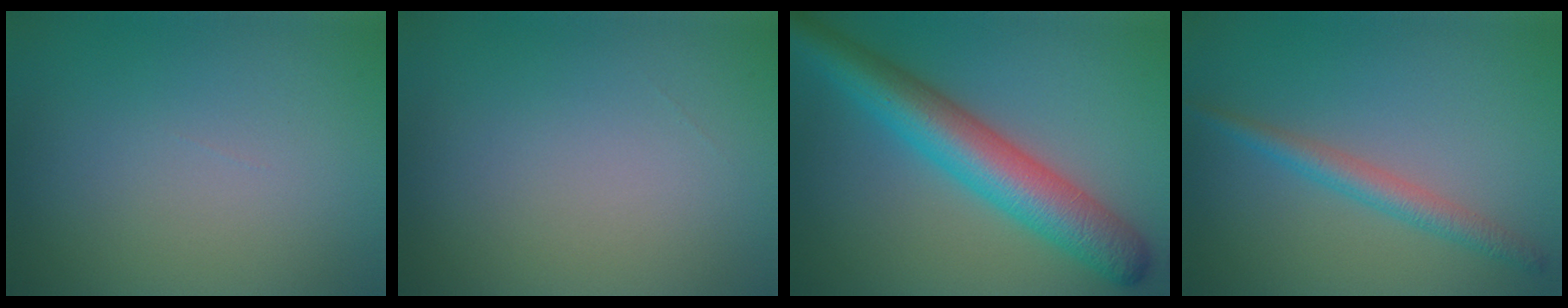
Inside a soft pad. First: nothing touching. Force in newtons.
{"total": 0.0}
{"total": 8.1, "press": 8.1, "slide": 0.1}
{"total": 2.4, "press": 2.4, "slide": 0.0}